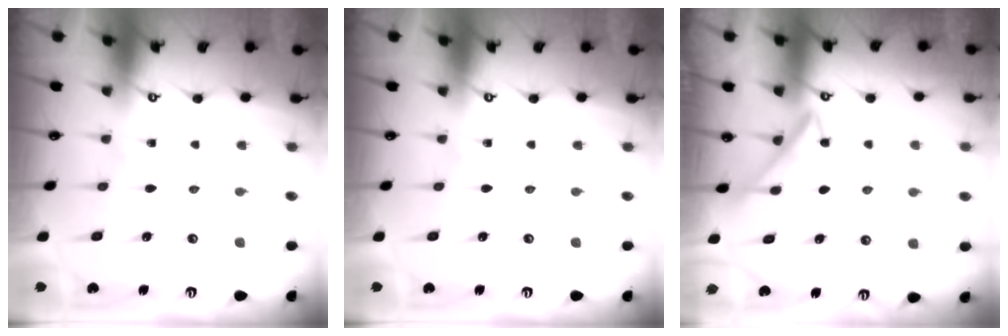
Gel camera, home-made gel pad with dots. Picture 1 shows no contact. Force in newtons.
{"total": 0.0}
{"total": 3.4, "press": 3.4, "slide": 0.5}